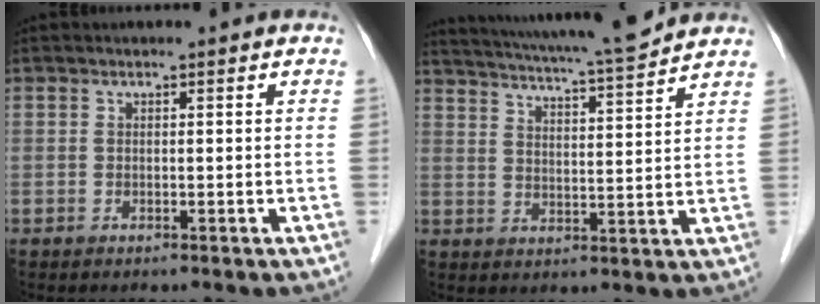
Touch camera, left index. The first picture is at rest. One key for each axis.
{"total": 13.8, "fx": 12.6, "fy": -0.1, "fz": 5.7, "tx": -0.108, "ty": -0.001, "tz": 0.184}